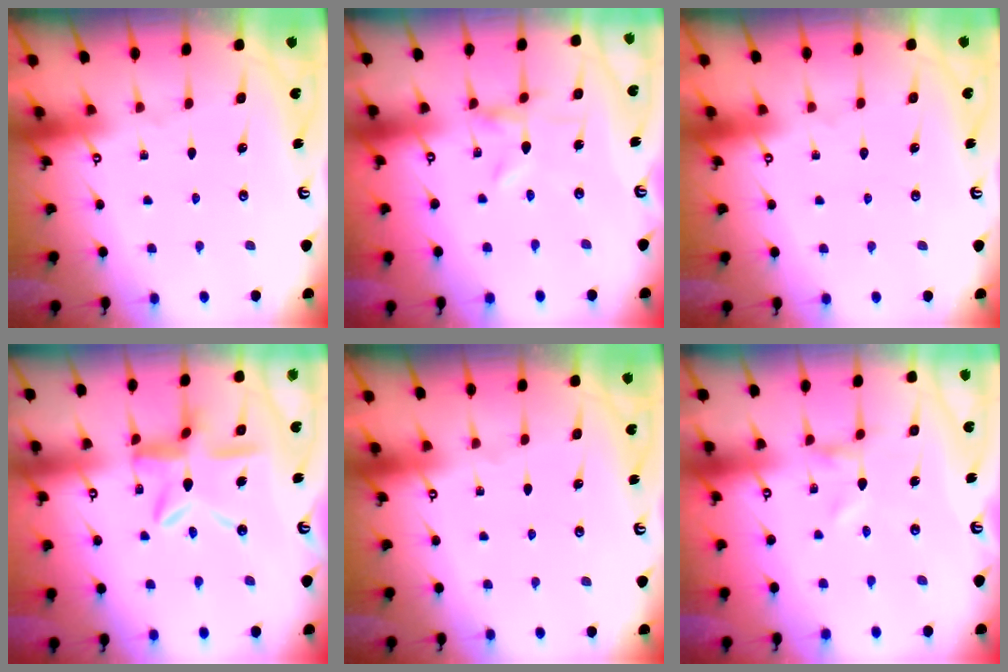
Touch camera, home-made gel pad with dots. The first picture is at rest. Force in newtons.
{"total": 0.0}
{"total": 1.8, "press": 1.8, "slide": 0.1}
{"total": 13.4, "press": 13.3, "slide": 1.4}
{"total": 0.0}
{"total": 0.0}